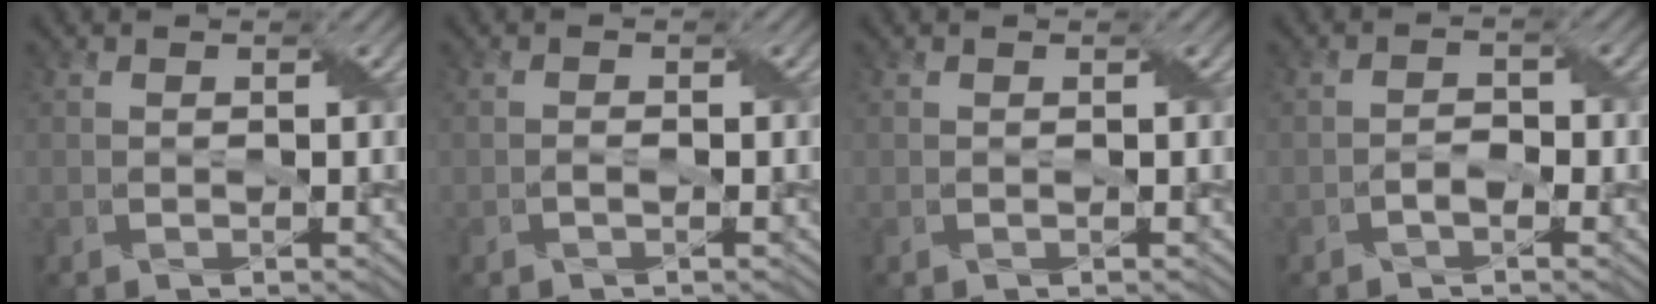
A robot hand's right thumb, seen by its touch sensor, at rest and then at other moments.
{"total": 0.8, "force": [-0.3, 0.3, 0.6], "torque": [-0.015, 0.001, -0.004]}
{"total": 0.0}
{"total": 1.8, "force": [-0.9, 1.0, 1.1], "torque": [-0.023, 0.005, -0.018]}